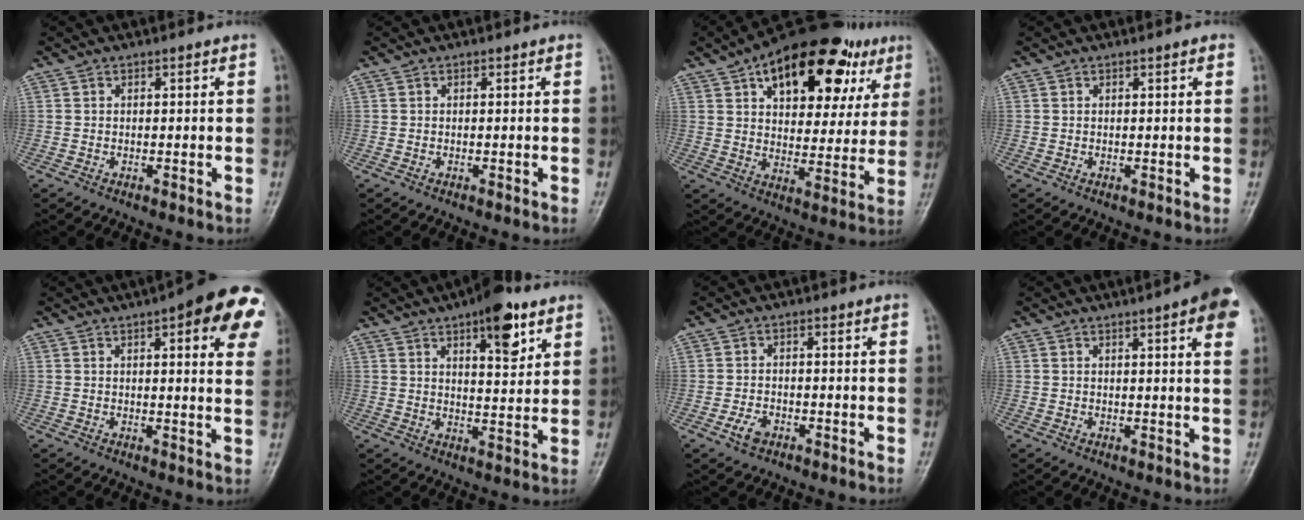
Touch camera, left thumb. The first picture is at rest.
{"total": 0.0}
{"total": 24.8, "force": [12.3, 12.5, 17.5], "torque": [-0.213, -0.003, 0.181]}
{"total": 0.8, "force": [0.4, 0.1, 0.7], "torque": [-0.010, 0.001, 0.003]}
{"total": 15.4, "force": [6.2, 4.5, 13.3], "torque": [-0.136, -0.009, 0.064]}
{"total": 10.4, "force": [5.9, 3.8, 7.7], "torque": [-0.091, -0.029, 0.083]}
{"total": 3.1, "force": [-1.6, 2.0, 1.8], "torque": [-0.031, 0.007, -0.028]}
{"total": 7.9, "force": [3.7, 1.2, 6.9], "torque": [-0.073, -0.004, 0.039]}